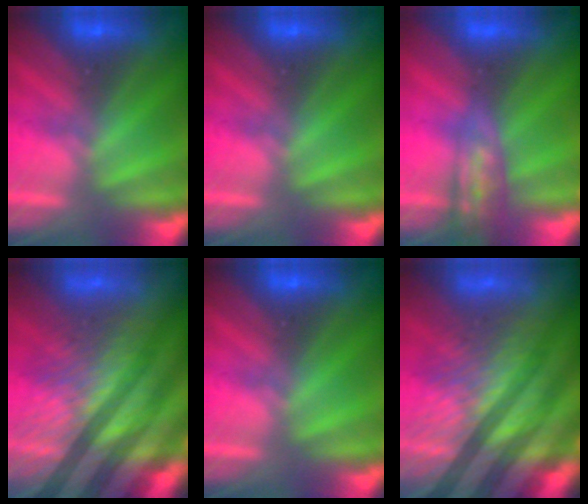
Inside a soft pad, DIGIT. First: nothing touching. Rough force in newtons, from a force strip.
{"total": 0.0}
{"total": 2.7}
{"total": 6.8}
{"total": 0.0}
{"total": 6.8}